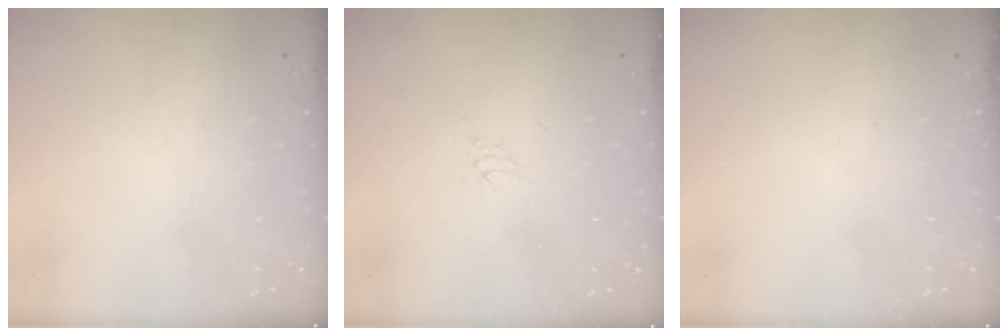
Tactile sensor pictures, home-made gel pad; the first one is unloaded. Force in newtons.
{"total": 2.2, "press": 2.2, "slide": 0.4}
{"total": 0.0}